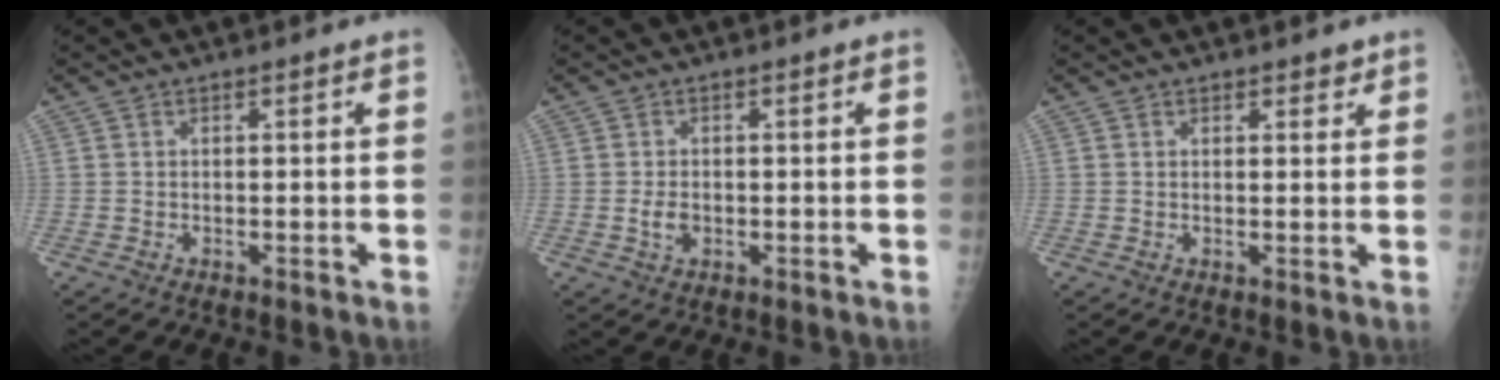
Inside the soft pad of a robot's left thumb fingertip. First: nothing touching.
{"total": 2.4, "force": [-0.3, 1.7, 1.6], "torque": [-0.024, 0.001, -0.005]}
{"total": 1.7, "force": [1.3, 1.0, 0.6], "torque": [0.011, -0.007, 0.014]}